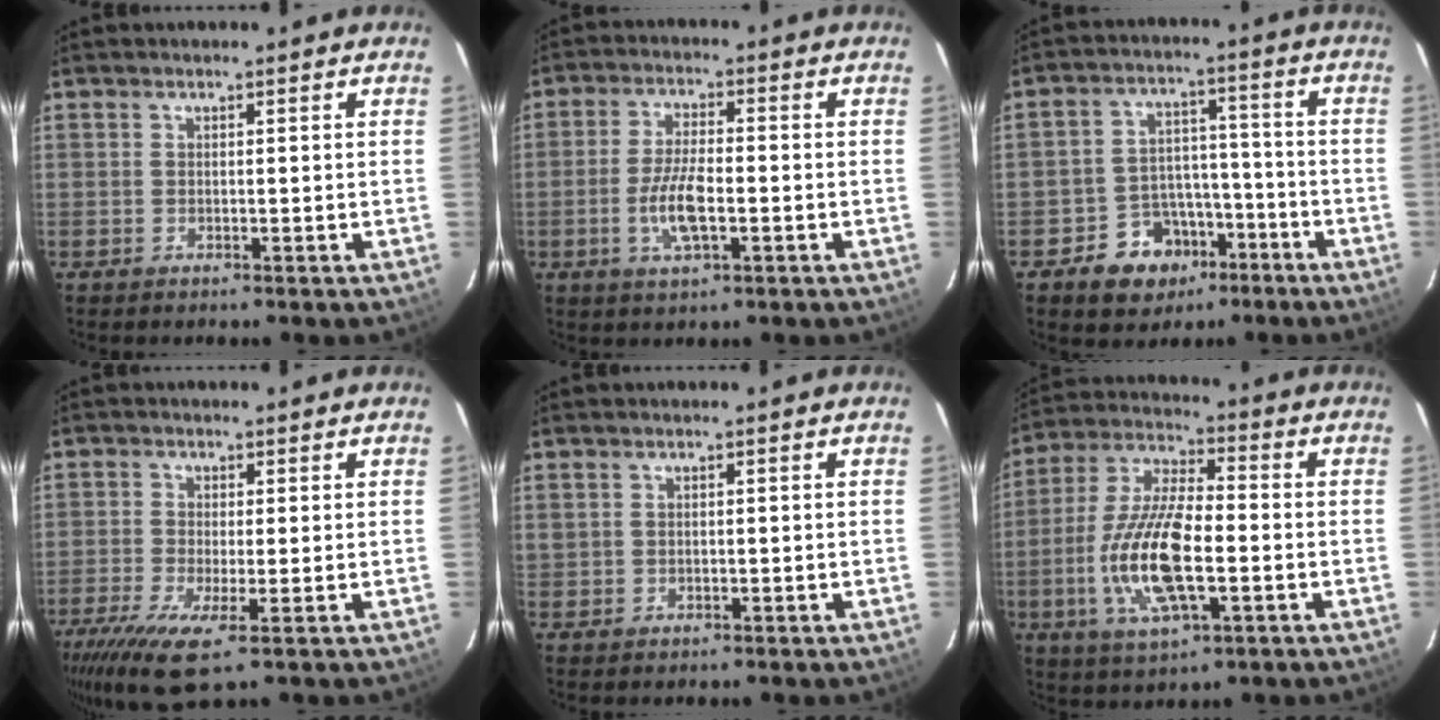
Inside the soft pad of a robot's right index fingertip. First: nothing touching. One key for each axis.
{"total": 7.5, "fx": -2.2, "fy": 2.6, "fz": 6.7, "tx": -0.138, "ty": -0.002, "tz": -0.043}
{"total": 10.2, "fx": -5.9, "fy": 7.7, "fz": 3.2, "tx": -0.070, "ty": 0.034, "tz": -0.077}
{"total": 8.2, "fx": -3.6, "fy": 1.6, "fz": 7.1, "tx": -0.161, "ty": -0.029, "tz": -0.068}
{"total": 0.7, "fx": 0.1, "fy": 0.6, "fz": 0.2, "tx": 0.000, "ty": 0.002, "tz": 0.003}
{"total": 16.1, "fx": -3.8, "fy": 5.7, "fz": 14.5, "tx": -0.304, "ty": -0.005, "tz": -0.073}